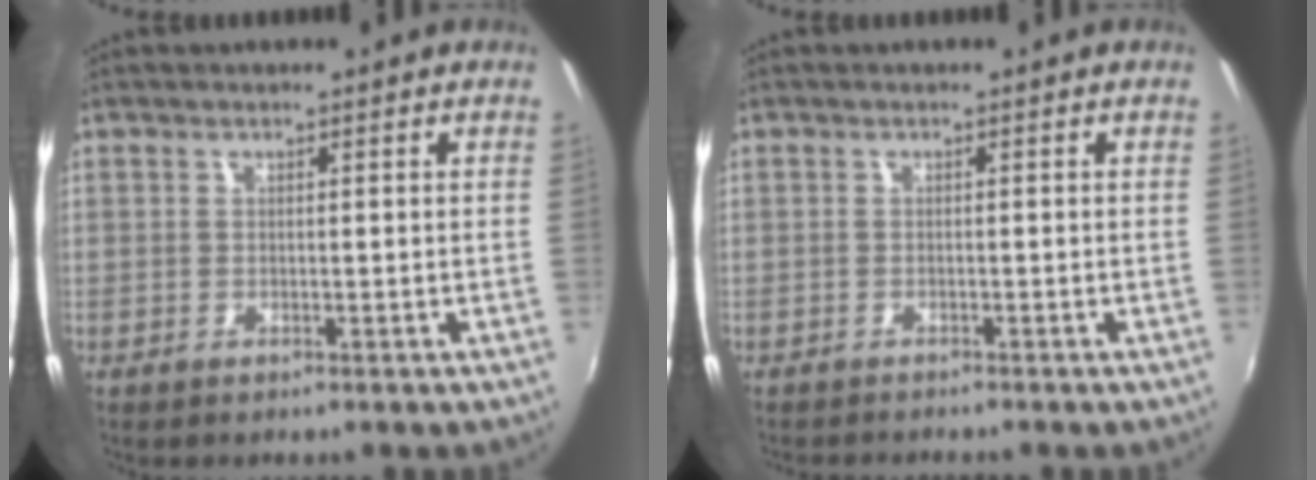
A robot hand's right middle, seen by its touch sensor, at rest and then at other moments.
{"total": 1.6, "force": [-1.6, -0.1, 0.2], "torque": [-0.010, -0.012, -0.031]}